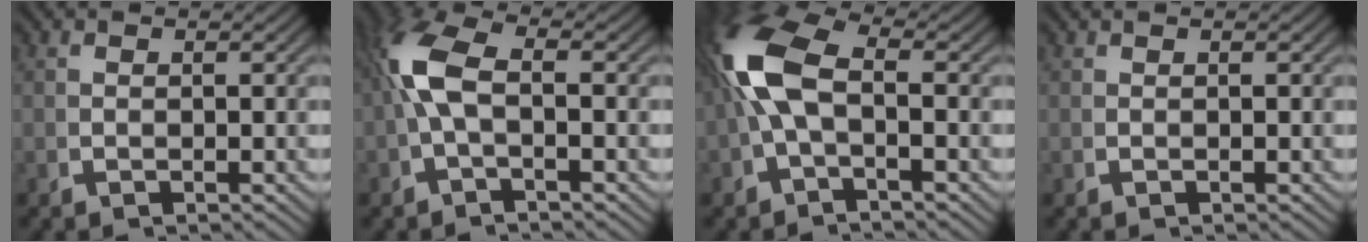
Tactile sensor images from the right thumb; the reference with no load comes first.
{"total": 4.6, "force": [0.0, 2.3, 4.0], "torque": [-0.096, -0.001, 0.004]}
{"total": 6.2, "force": [-0.1, 3.4, 5.2], "torque": [-0.116, 0.000, 0.003]}
{"total": 0.0}